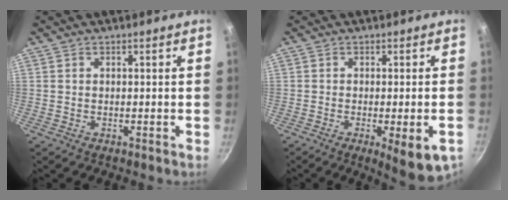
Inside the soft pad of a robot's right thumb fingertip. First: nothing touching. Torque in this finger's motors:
{"motor_torque": [-0.12, 0.41, -0.02, -0.04, 0.03]}